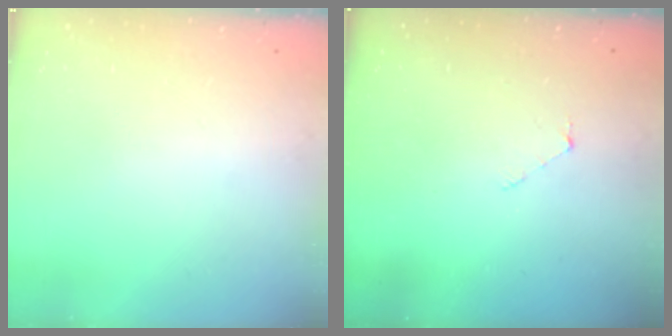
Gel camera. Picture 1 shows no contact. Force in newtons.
{"total": 1.6, "press": 1.6, "slide": 0.1}